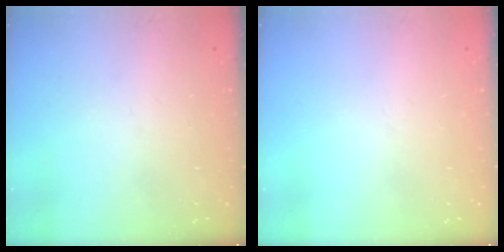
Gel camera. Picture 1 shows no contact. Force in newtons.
{"total": 0.0}